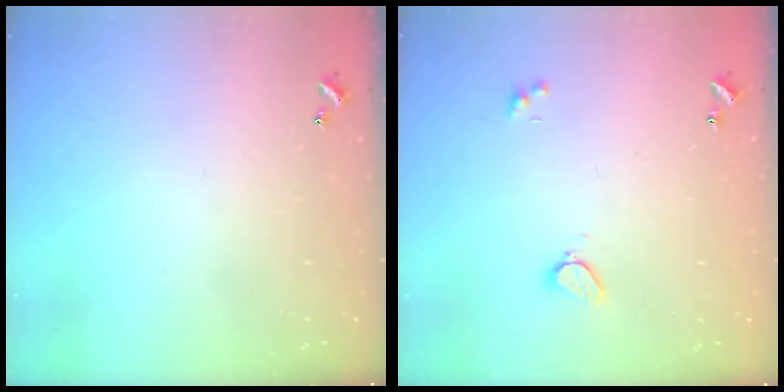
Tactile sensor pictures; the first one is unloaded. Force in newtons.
{"total": 2.1, "press": 2.0, "slide": 0.5}